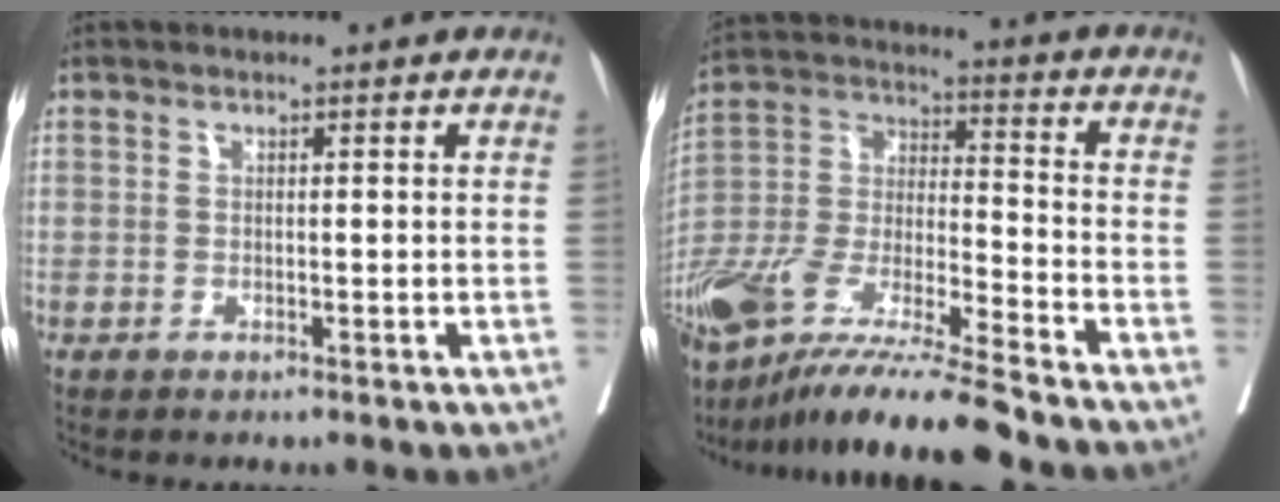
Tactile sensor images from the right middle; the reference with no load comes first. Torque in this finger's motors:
{"motor_torque": [1.09, -1.05, 0.39, 0.21]}